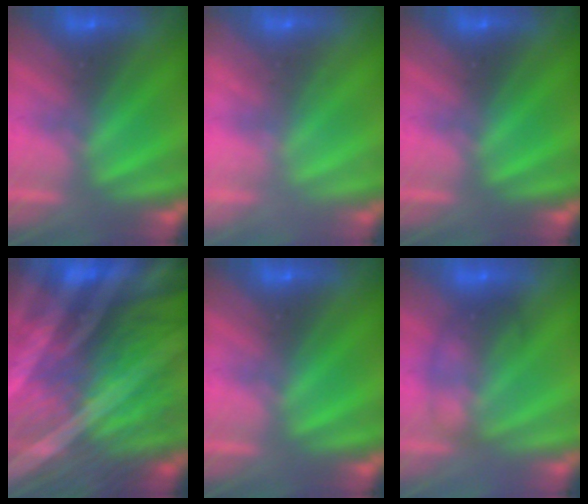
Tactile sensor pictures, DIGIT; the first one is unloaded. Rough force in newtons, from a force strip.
{"total": 2.1}
{"total": 0.0}
{"total": 7.8}
{"total": 0.0}
{"total": 1.8}